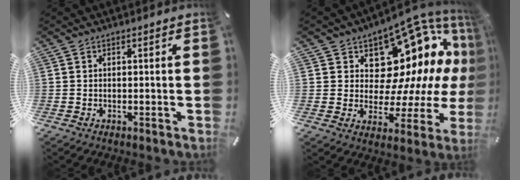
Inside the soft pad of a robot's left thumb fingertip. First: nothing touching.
{"total": 18.4, "force": [8.7, 11.5, 11.4], "torque": [-0.137, -0.086, 0.149]}